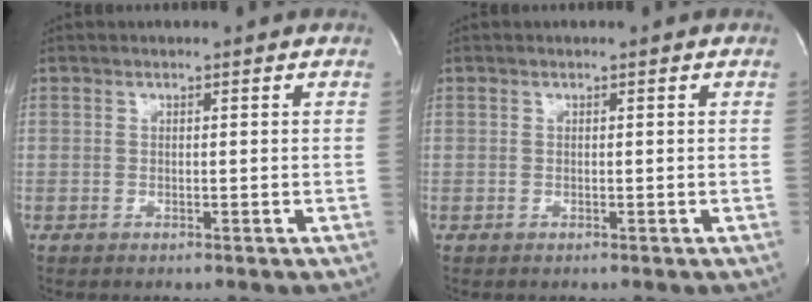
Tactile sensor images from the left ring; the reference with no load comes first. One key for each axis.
{"total": 0.0}